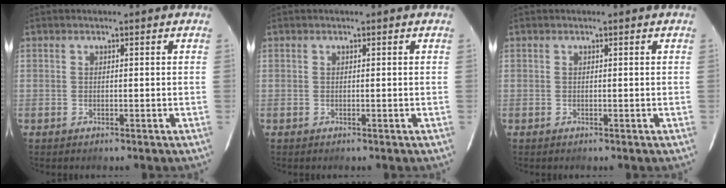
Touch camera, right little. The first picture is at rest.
{"total": 0.0}
{"total": 0.0}